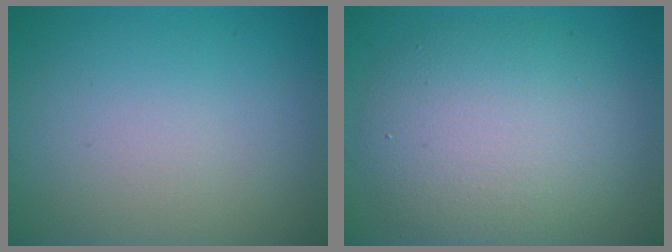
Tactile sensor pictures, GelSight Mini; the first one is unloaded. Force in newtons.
{"total": 7.3, "press": 7.3, "slide": 0.4}